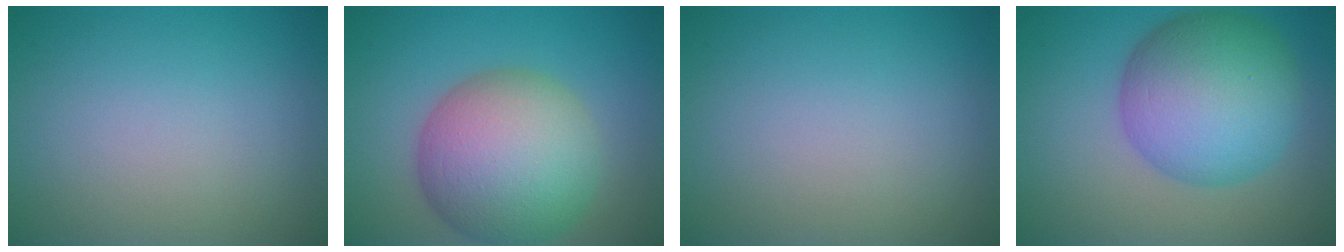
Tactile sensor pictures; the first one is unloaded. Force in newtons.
{"total": 11.0, "press": 11.0, "slide": 0.7}
{"total": 0.0}
{"total": 10.5, "press": 10.5, "slide": 0.2}